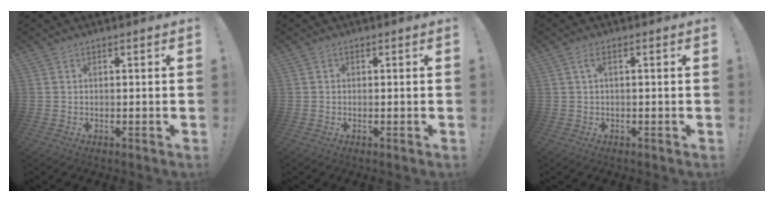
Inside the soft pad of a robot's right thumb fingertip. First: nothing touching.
{"total": 0.5, "force": [-0.3, 0.4, 0.0], "torque": [0.002, 0.001, -0.006]}
{"total": 2.6, "force": [-0.1, 0.5, 2.6], "torque": [-0.047, 0.003, -0.002]}